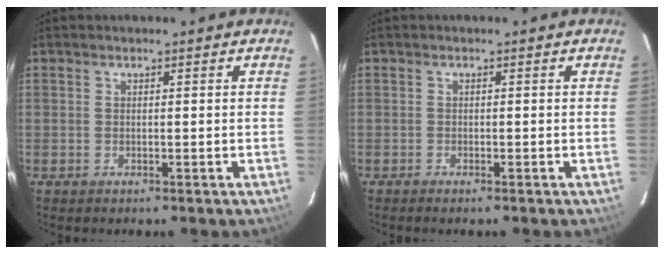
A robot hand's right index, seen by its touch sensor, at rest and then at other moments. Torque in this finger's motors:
{"motor_torque": [-0.19, -0.14, -0.04, 0.01]}